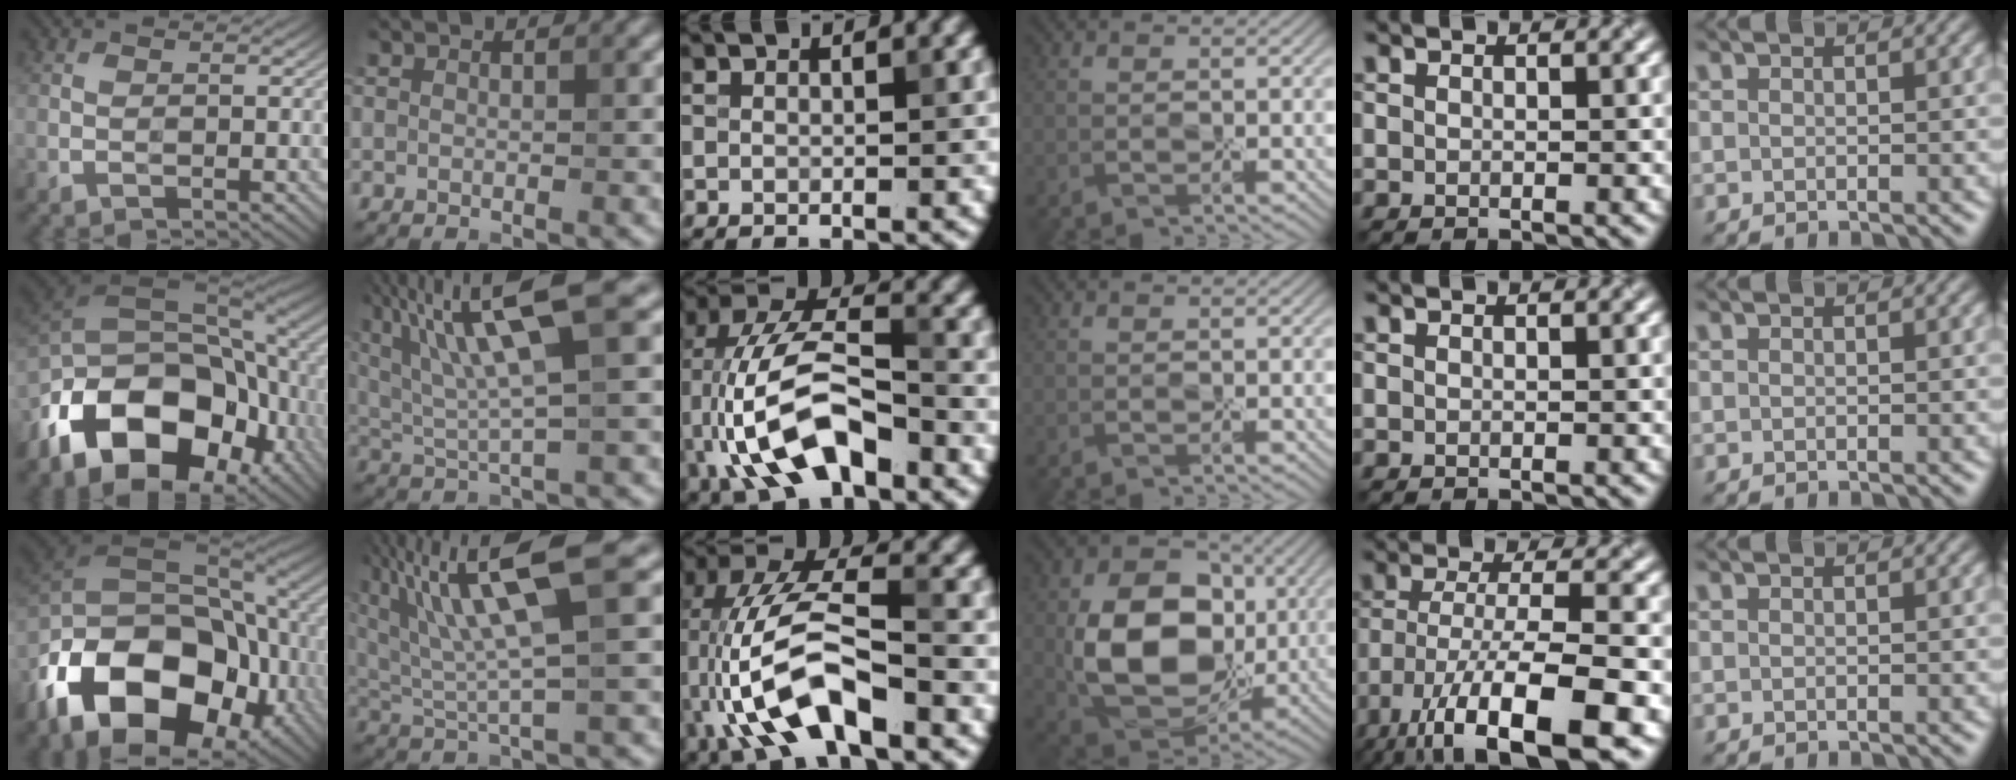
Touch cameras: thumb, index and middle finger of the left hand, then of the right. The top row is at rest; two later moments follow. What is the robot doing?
{"motion": "peel", "object": "sticker"}